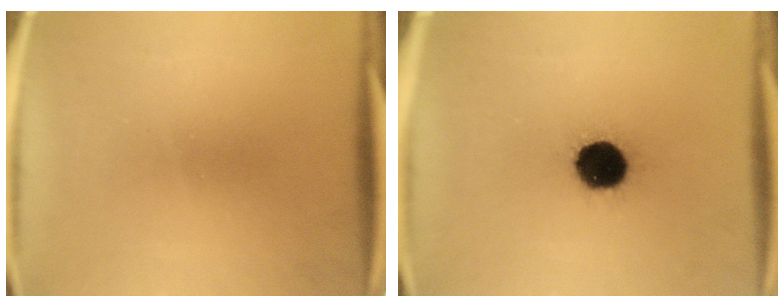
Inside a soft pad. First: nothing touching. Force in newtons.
{"total": 13.2}